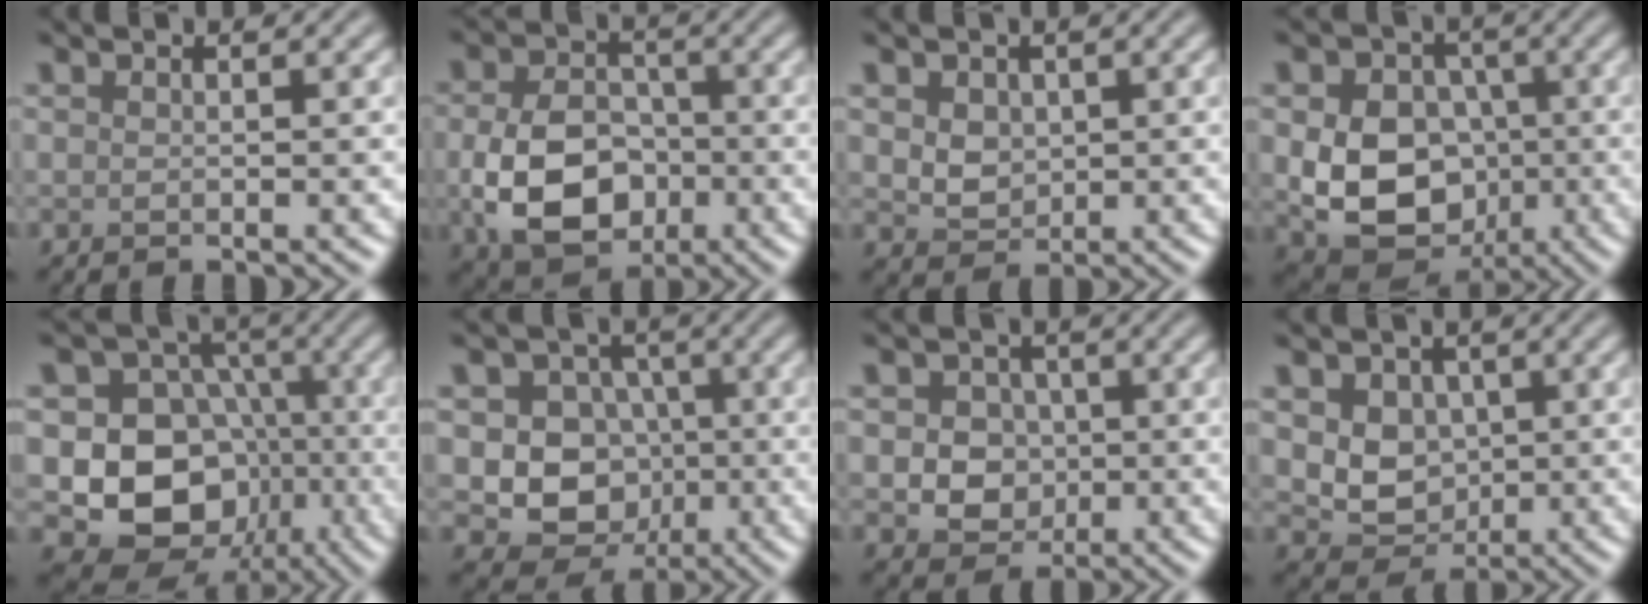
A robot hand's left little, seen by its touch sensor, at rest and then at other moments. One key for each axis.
{"total": 7.9, "fx": -1.7, "fy": 5.7, "fz": 5.2, "tx": -0.107, "ty": -0.011, "tz": -0.032}
{"total": 3.3, "fx": 1.1, "fy": 2.6, "fz": 1.8, "tx": -0.043, "ty": 0.008, "tz": 0.024}
{"total": 9.7, "fx": -1.1, "fy": 7.6, "fz": 5.9, "tx": -0.087, "ty": -0.014, "tz": -0.028}
{"total": 10.3, "fx": -1.9, "fy": 8.9, "fz": 4.8, "tx": -0.069, "ty": -0.010, "tz": -0.054}
{"total": 7.4, "fx": -0.2, "fy": 6.8, "fz": 3.0, "tx": -0.035, "ty": 0.004, "tz": -0.020}
{"total": 3.9, "fx": -0.1, "fy": 3.3, "fz": 2.0, "tx": -0.022, "ty": -0.001, "tz": -0.008}
{"total": 4.7, "fx": 0.9, "fy": 3.9, "fz": 2.4, "tx": -0.046, "ty": -0.006, "tz": 0.017}